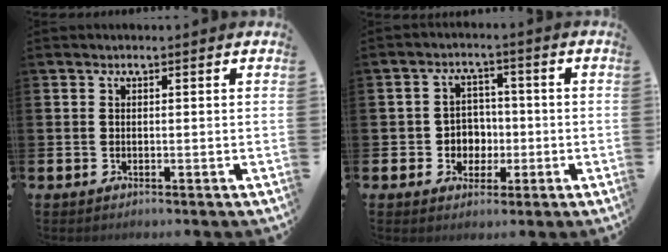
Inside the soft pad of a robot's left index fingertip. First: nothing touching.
{"total": 3.9, "force": [-0.4, 3.7, 0.8], "torque": [-0.022, 0.002, -0.017]}